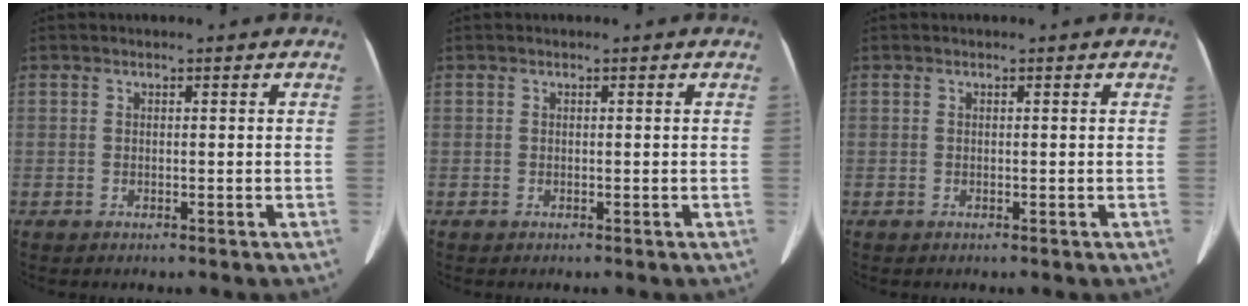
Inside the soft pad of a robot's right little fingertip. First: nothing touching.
{"total": 0.0}
{"total": 0.0}